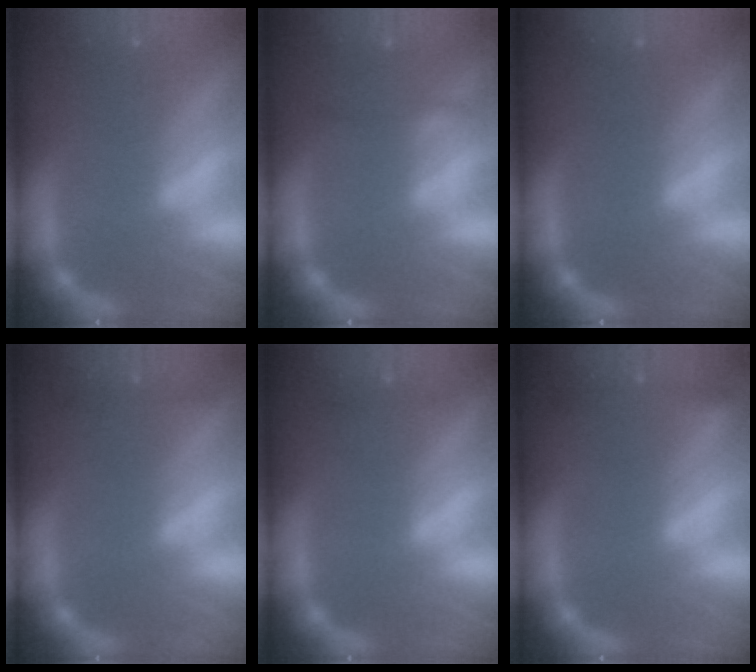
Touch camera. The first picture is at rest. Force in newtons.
{"total": 1.4}
{"total": 0.0}
{"total": 1.4}
{"total": 0.9}
{"total": 2.4}